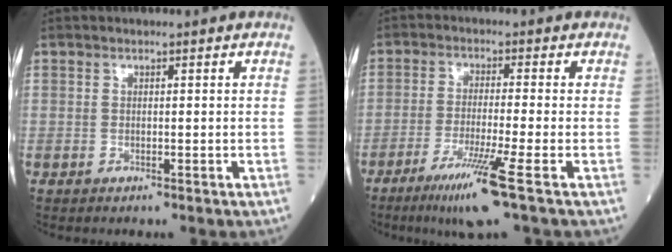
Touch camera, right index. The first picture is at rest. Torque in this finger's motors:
{"motor_torque": [1.40, -0.71, 0.70, 0.21]}